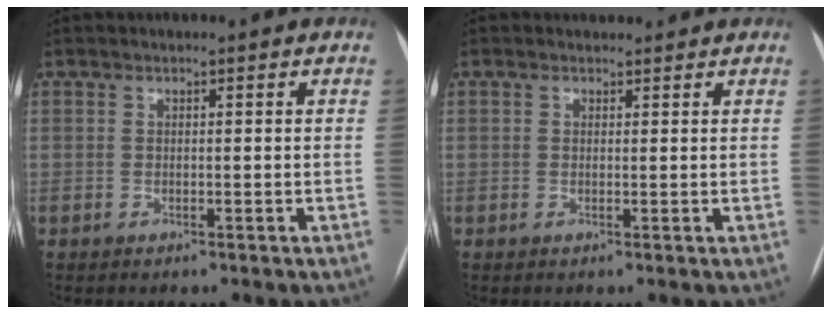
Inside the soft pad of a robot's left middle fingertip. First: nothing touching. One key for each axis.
{"total": 1.3, "fx": 1.1, "fy": 0.7, "fz": 0.0, "tx": -0.003, "ty": 0.011, "tz": 0.014}